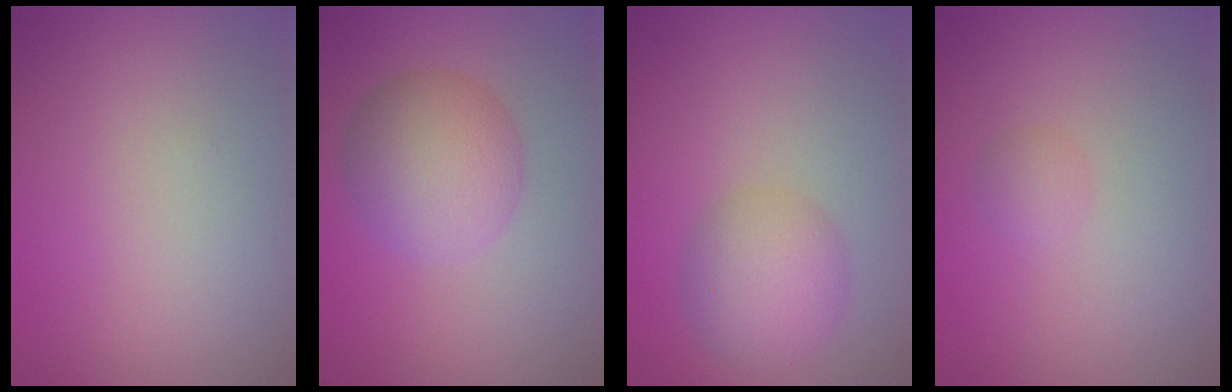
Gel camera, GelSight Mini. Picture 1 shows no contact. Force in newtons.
{"total": 5.6, "press": 5.6, "slide": 0.1}
{"total": 4.5, "press": 4.5, "slide": 0.1}
{"total": 1.0, "press": 1.0, "slide": 0.0}